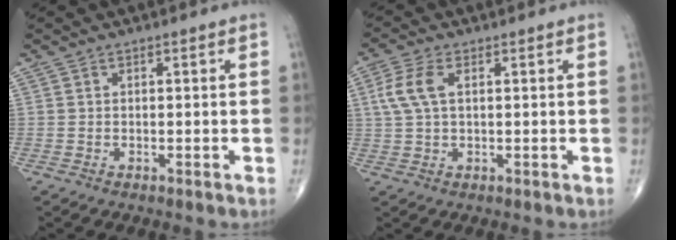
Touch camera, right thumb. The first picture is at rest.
{"total": 6.0, "force": [1.5, 3.1, 4.9], "torque": [-0.125, 0.013, 0.029]}